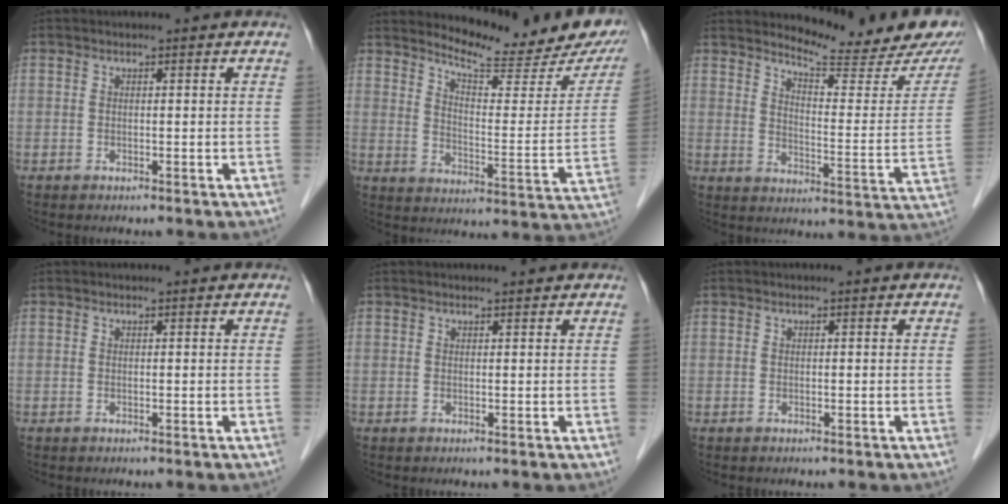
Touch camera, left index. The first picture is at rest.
{"total": 17.6, "force": [16.1, 2.0, 6.7], "torque": [-0.094, -0.081, 0.202]}
{"total": 16.8, "force": [15.5, 1.4, 6.3], "torque": [-0.083, -0.090, 0.187]}
{"total": 0.0}
{"total": 1.1, "force": [1.1, 0.1, 0.2], "torque": [-0.009, 0.005, 0.016]}
{"total": 0.0}